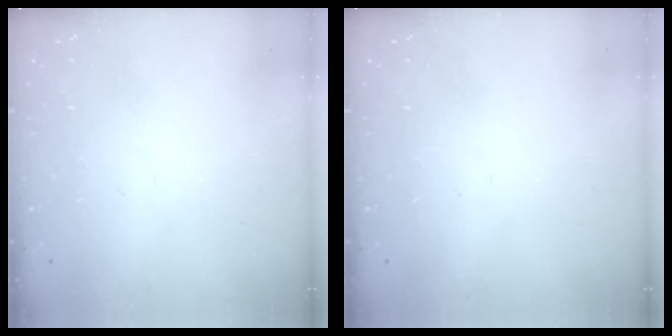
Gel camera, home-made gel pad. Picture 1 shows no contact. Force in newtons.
{"total": 0.0}